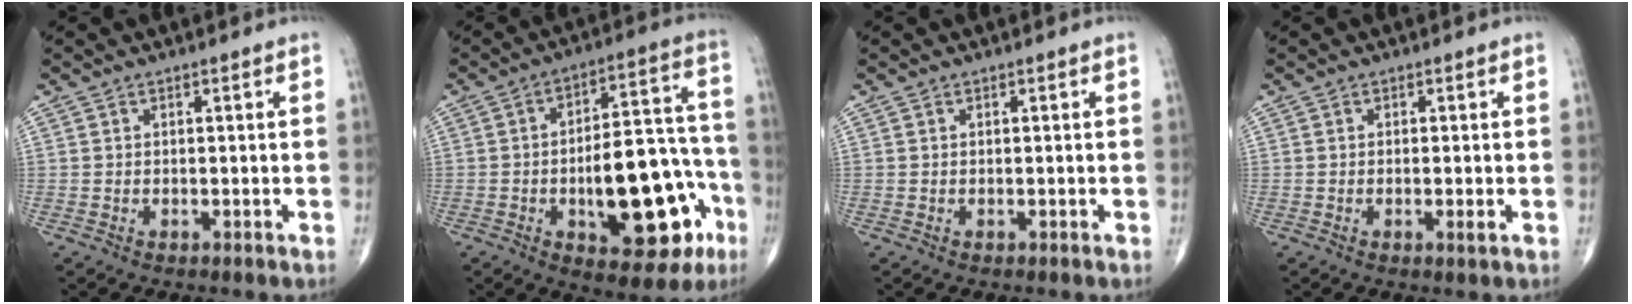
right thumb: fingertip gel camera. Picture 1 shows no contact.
{"total": 22.8, "force": [-7.1, 10.0, 19.2], "torque": [-0.237, 0.048, -0.083]}
{"total": 0.0}
{"total": 1.2, "force": [-0.3, 0.1, 1.1], "torque": [-0.021, -0.006, -0.006]}